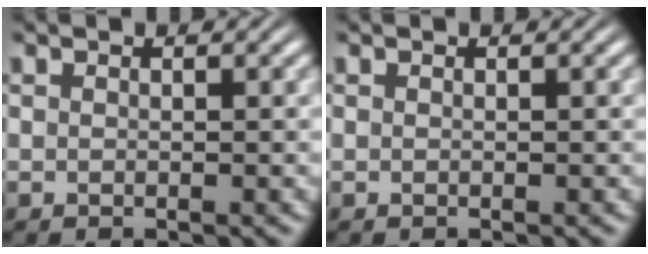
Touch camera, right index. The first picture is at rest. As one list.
[{"total": 0.0}]